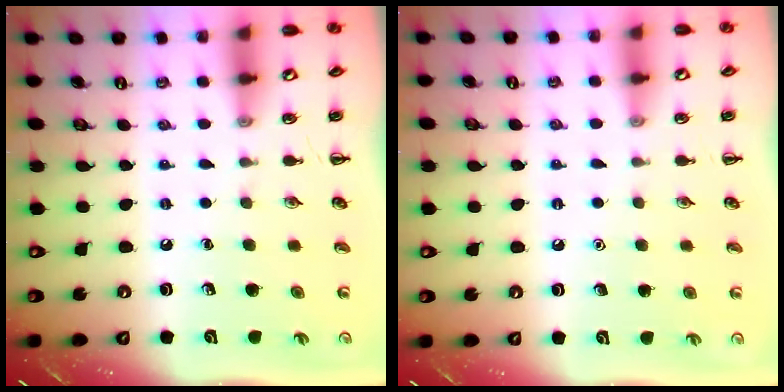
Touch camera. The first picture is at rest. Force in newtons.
{"total": 1.6, "press": 1.5, "slide": 0.1}